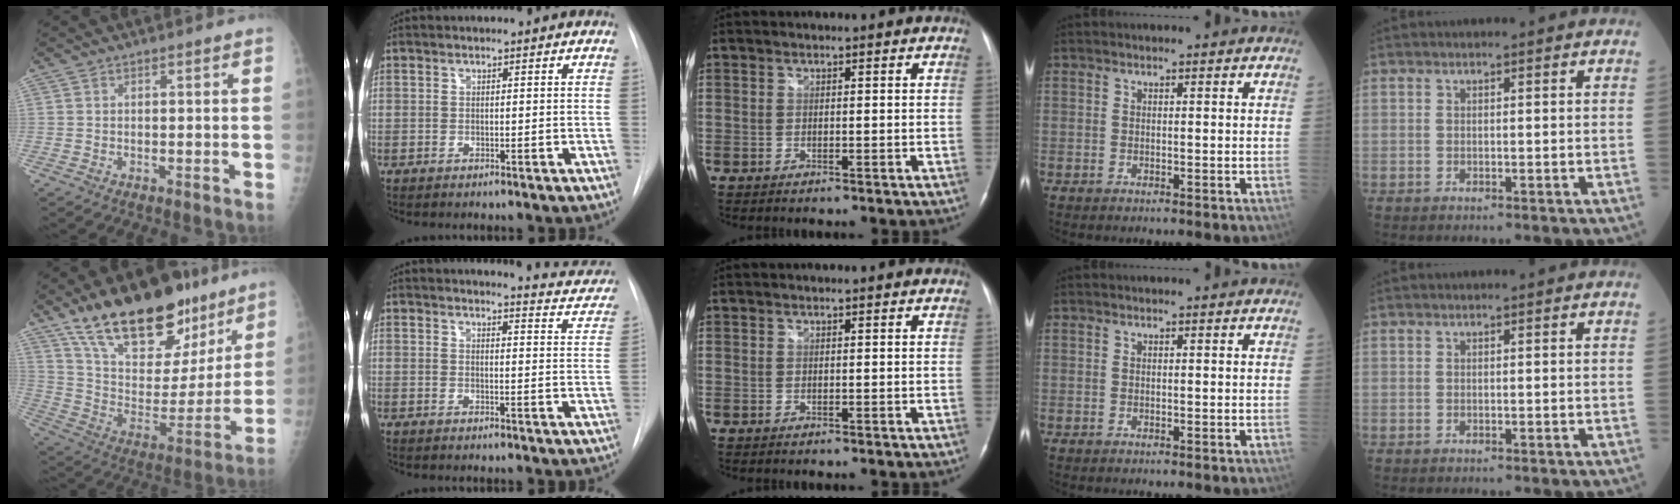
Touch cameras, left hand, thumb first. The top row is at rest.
{"thumb": {"total": 28.5, "force": [18.9, 12.9, 17.0], "torque": [-0.231, -0.060, 0.310]}, "index": {"total": 9.7, "force": [9.5, 1.2, 1.6], "torque": [-0.002, -0.043, 0.086]}}